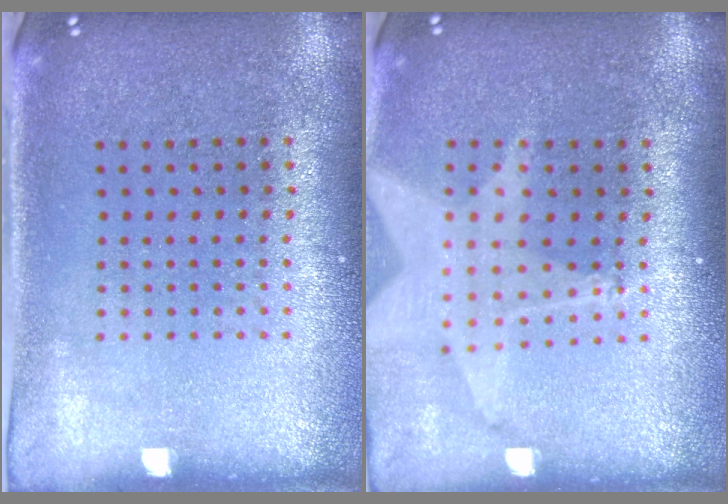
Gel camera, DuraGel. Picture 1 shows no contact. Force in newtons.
{"total": 2.0, "press": 1.6, "slide": 1.3}